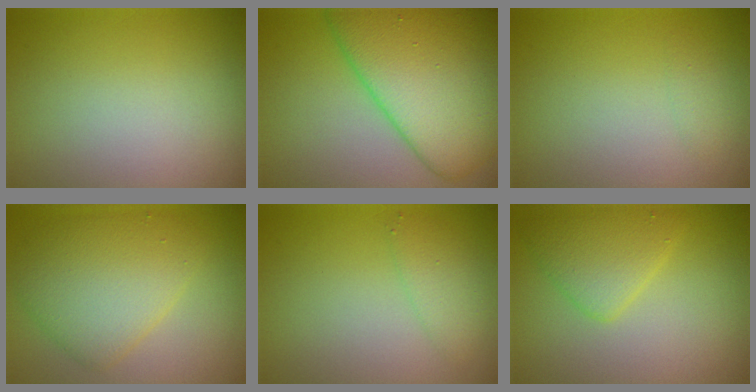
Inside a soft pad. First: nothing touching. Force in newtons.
{"total": 11.1, "press": 11.1, "slide": 0.5}
{"total": 0.7, "press": 0.7, "slide": 0.0}
{"total": 5.8, "press": 5.8, "slide": 0.3}
{"total": 1.8, "press": 1.8, "slide": 0.1}
{"total": 3.3, "press": 3.3, "slide": 0.1}